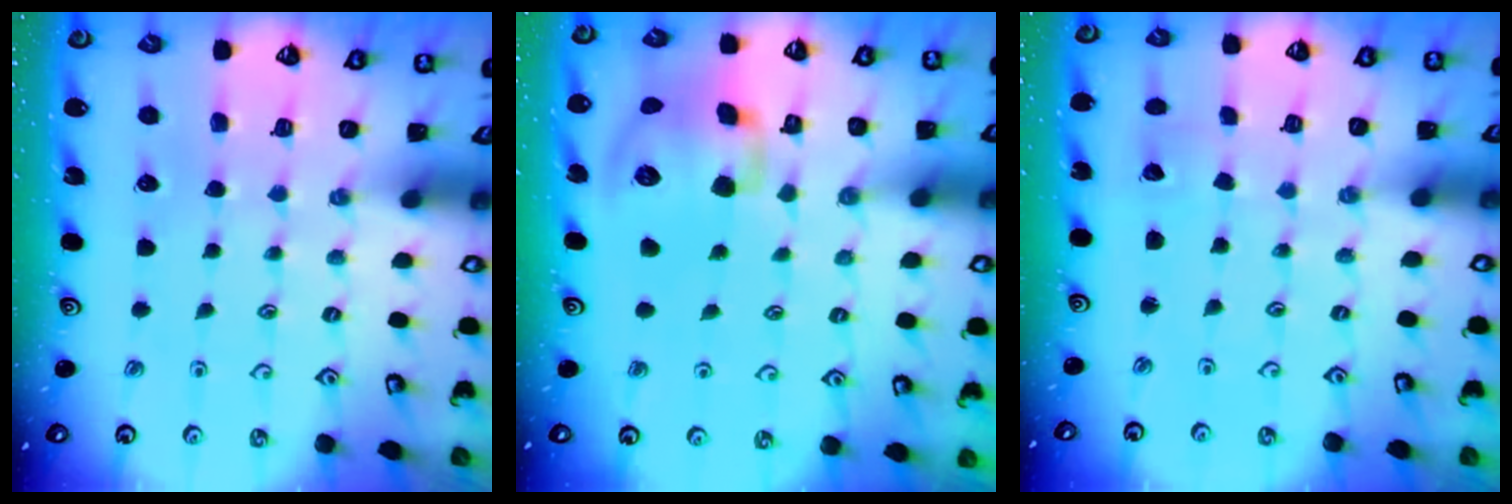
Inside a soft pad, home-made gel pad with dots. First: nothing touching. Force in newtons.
{"total": 15.0, "press": 14.8, "slide": 2.3}
{"total": 2.4, "press": 2.4, "slide": 0.3}